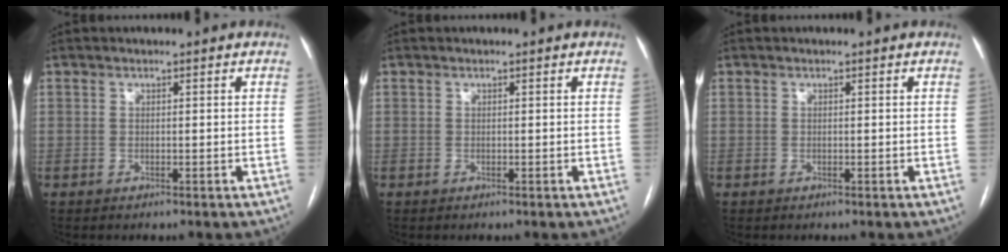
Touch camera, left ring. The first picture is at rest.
{"total": 0.0}
{"total": 0.0}